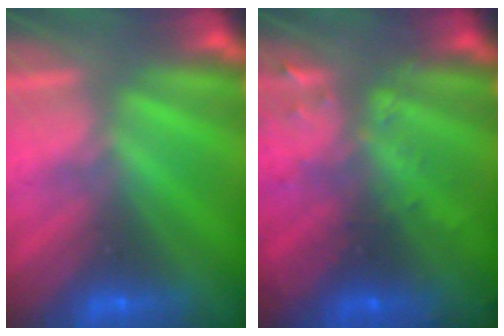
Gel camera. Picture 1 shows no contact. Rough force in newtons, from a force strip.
{"total": 3.1}